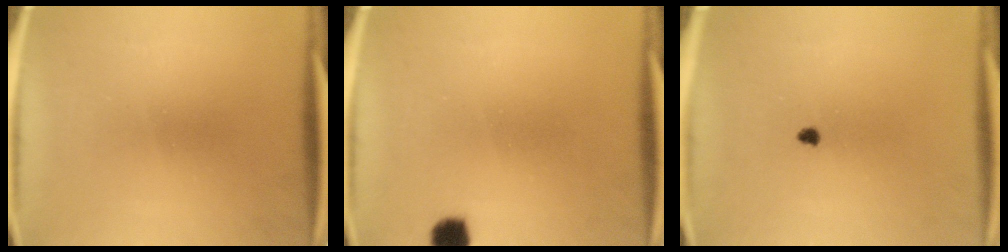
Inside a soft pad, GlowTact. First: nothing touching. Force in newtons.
{"total": 3.5}
{"total": 1.0}